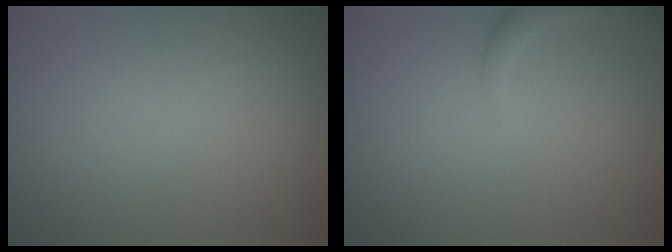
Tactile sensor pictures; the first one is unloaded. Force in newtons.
{"total": 2.3, "press": 2.3, "slide": 0.3}